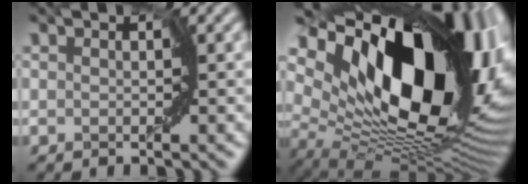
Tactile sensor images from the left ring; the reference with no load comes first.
{"total": 19.2, "force": [6.9, 10.3, 14.7], "torque": [-0.245, -0.005, 0.135]}